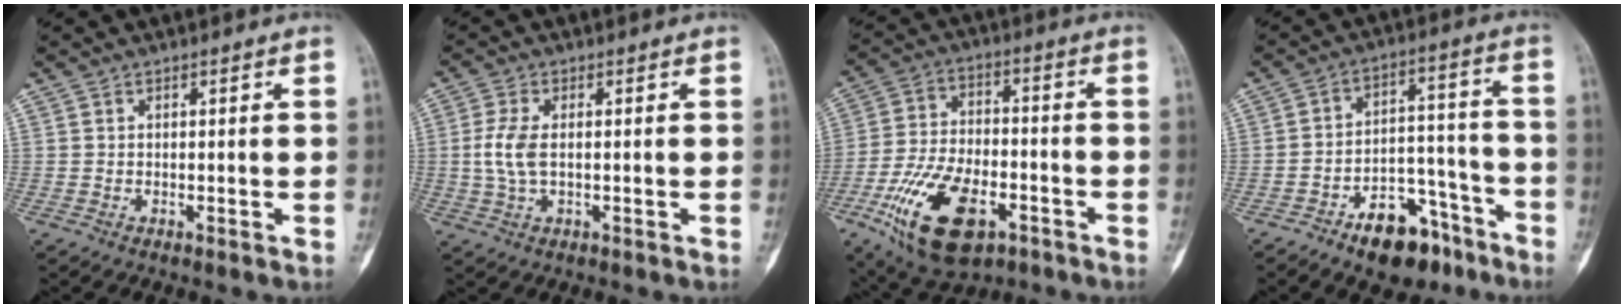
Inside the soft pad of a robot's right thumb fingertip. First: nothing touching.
{"total": 5.4, "force": [0.0, 2.7, 4.6], "torque": [-0.115, 0.002, -0.002]}
{"total": 18.0, "force": [-8.1, 9.4, 13.1], "torque": [-0.237, 0.025, -0.134]}
{"total": 13.3, "force": [-8.8, 7.2, 6.9], "torque": [-0.070, 0.085, -0.133]}